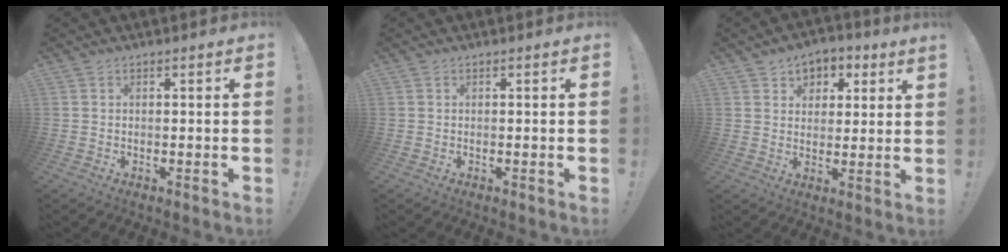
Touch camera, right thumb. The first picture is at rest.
{"total": 0.0}
{"total": 5.4, "force": [2.9, 4.3, 1.6], "torque": [-0.017, -0.018, 0.054]}